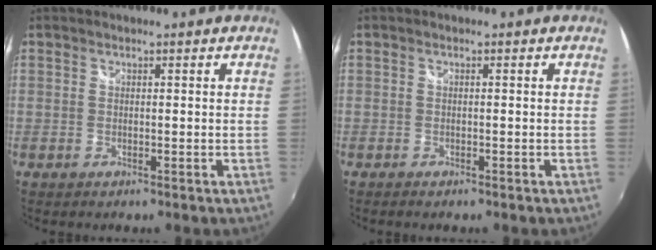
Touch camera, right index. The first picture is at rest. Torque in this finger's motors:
{"motor_torque": [-0.02, -0.01, 0.02, 0.00]}